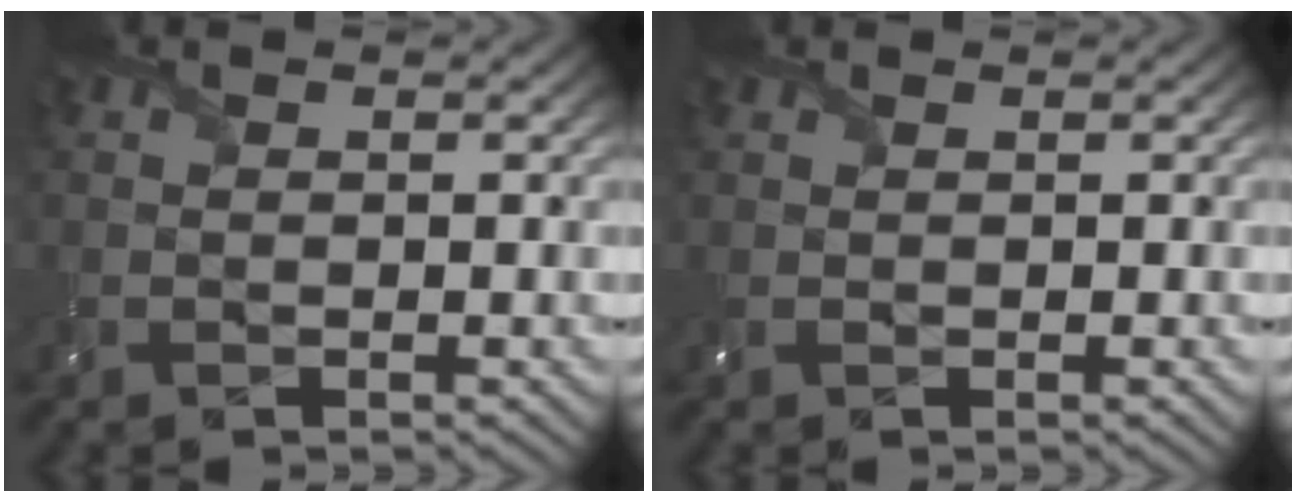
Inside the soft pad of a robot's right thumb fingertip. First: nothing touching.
{"total": 0.8, "force": [0.4, 0.3, 0.6], "torque": [-0.020, 0.002, 0.008]}